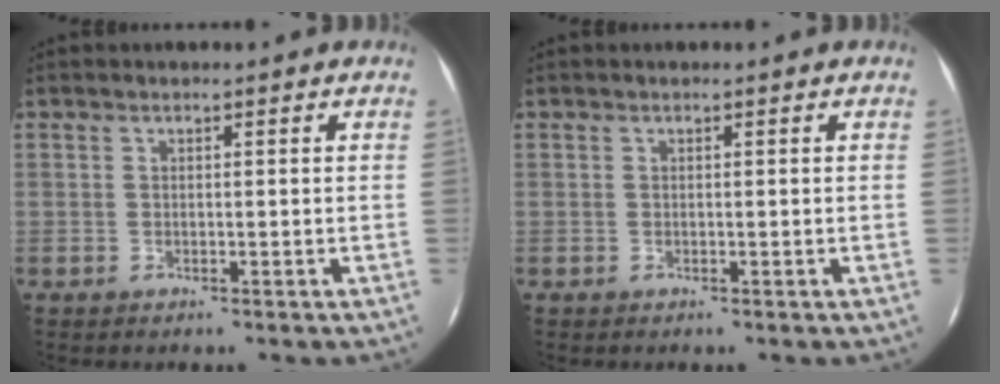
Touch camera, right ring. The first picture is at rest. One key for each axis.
{"total": 0.0}